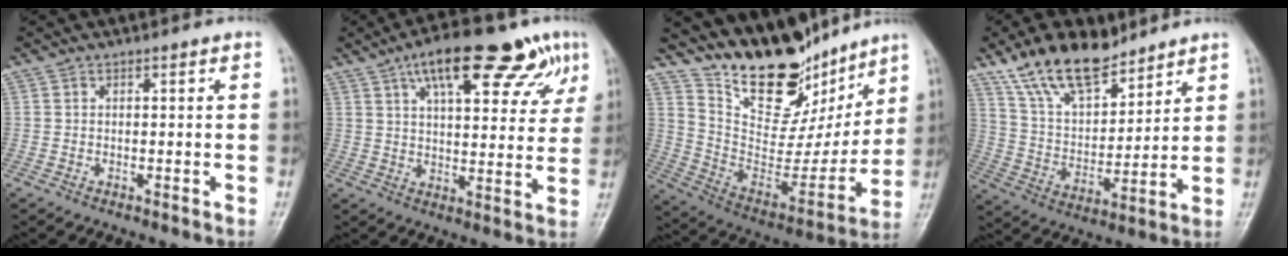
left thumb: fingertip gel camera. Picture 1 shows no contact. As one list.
[{"total": 20.4, "force": [11.4, 7.3, 15.2], "torque": [-0.191, -0.008, 0.166]}, {"total": 21.2, "force": [16.6, 9.0, 9.6], "torque": [-0.093, -0.094, 0.286]}, {"total": 15.4, "force": [11.2, 7.0, 7.9], "torque": [-0.108, -0.054, 0.213]}]